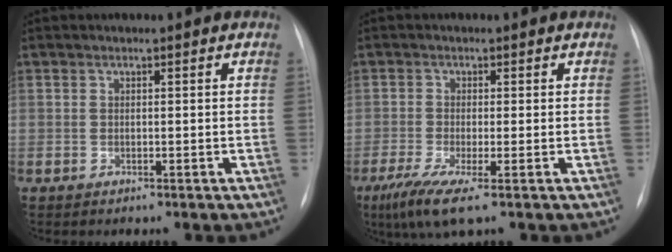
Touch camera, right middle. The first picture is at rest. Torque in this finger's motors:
{"motor_torque": [0.81, -0.57, 0.42, 0.11]}